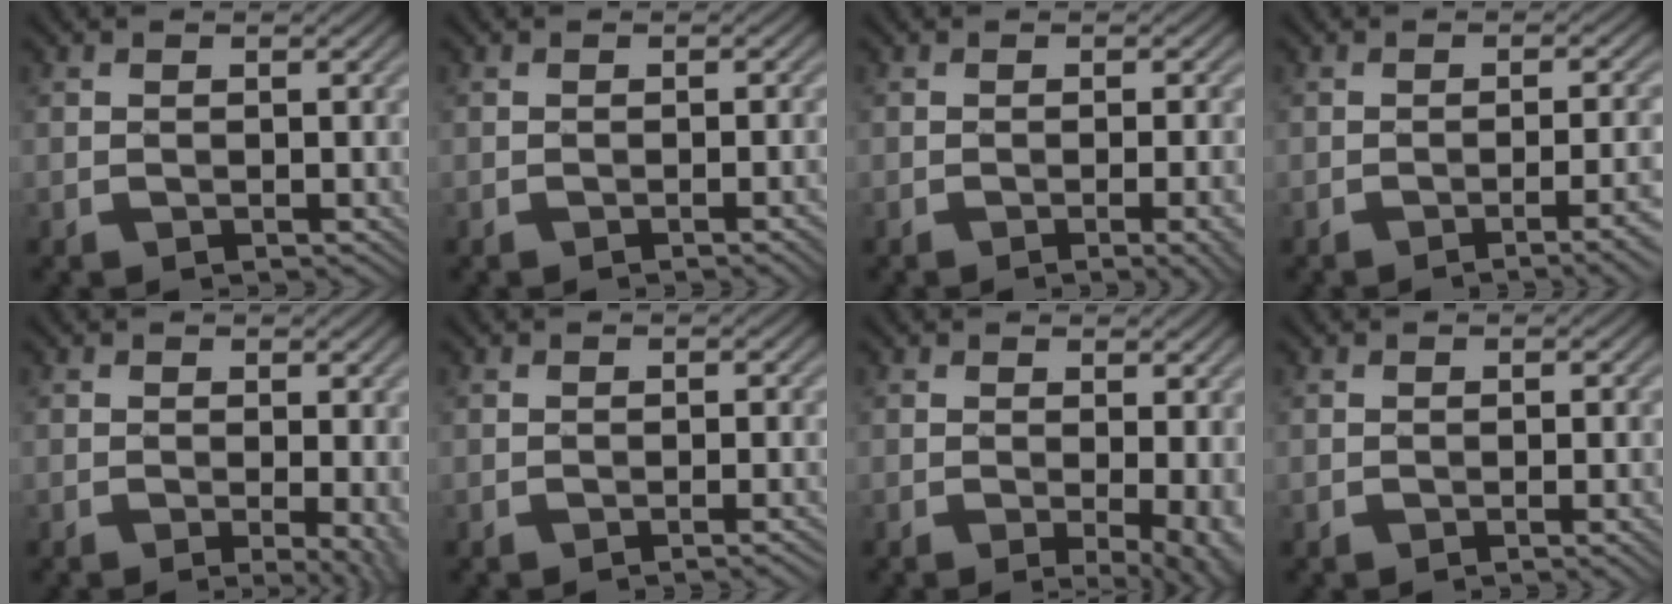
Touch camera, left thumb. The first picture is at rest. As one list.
[{"total": 2.0, "force": [-0.8, 0.3, 1.8], "torque": [-0.021, 0.006, -0.014]}, {"total": 4.3, "force": [-1.5, 1.0, 3.9], "torque": [-0.047, 0.005, -0.020]}, {"total": 5.6, "force": [-2.3, 1.3, 5.0], "torque": [-0.066, 0.006, -0.032]}, {"total": 3.7, "force": [-0.7, 0.9, 3.6], "torque": [-0.051, -0.006, -0.009]}, {"total": 1.5, "force": [-0.7, 0.2, 1.3], "torque": [-0.012, 0.007, -0.017]}, {"total": 5.5, "force": [-0.6, 1.6, 5.3], "torque": [-0.068, -0.006, -0.005]}, {"total": 1.8, "force": [-0.7, 0.3, 1.6], "torque": [-0.022, 0.003, -0.011]}]